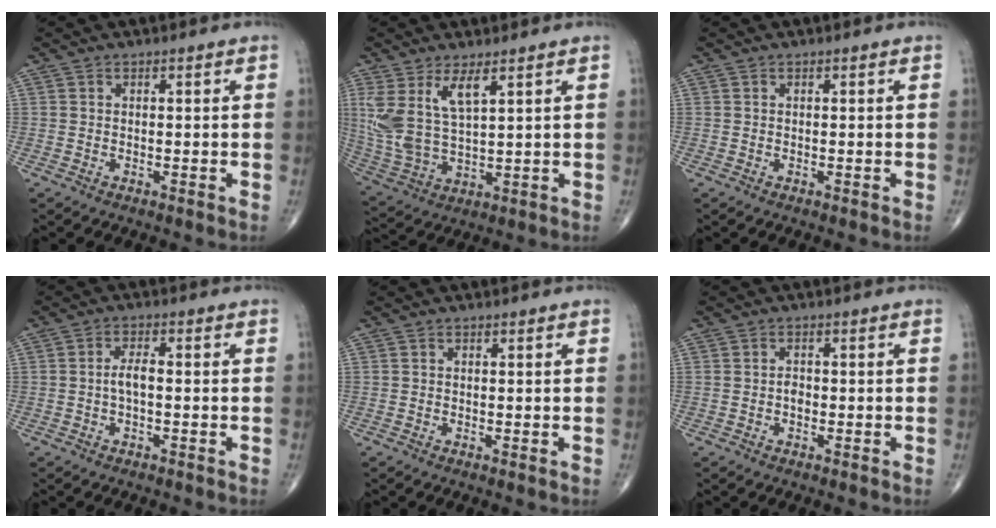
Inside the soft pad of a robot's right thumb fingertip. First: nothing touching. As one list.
[{"total": 10.7, "force": [4.7, 4.2, 8.7], "torque": [-0.190, -0.023, 0.109]}, {"total": 0.0}, {"total": 2.9, "force": [-0.4, 1.2, 2.7], "torque": [-0.053, 0.011, -0.010]}, {"total": 0.0}, {"total": 1.4, "force": [-0.4, 0.9, 1.0], "torque": [-0.012, 0.004, -0.008]}]